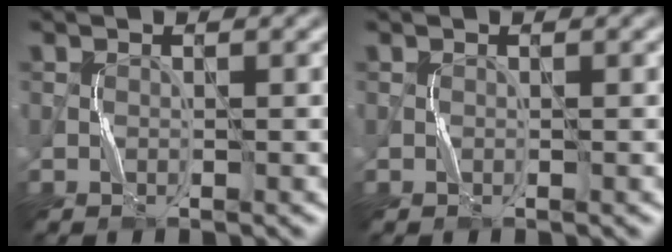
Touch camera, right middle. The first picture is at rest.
{"total": 0.0}